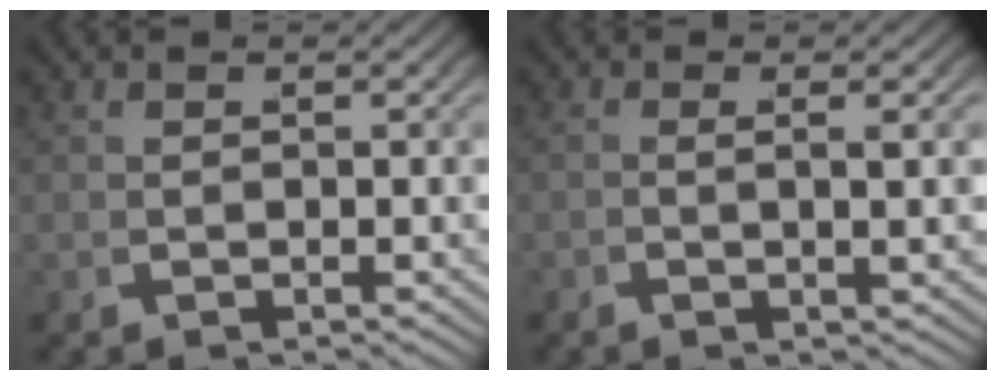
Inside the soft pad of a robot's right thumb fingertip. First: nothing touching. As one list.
[{"total": 1.2, "force": [0.1, -0.5, 1.0], "torque": [-0.011, 0.014, -0.002]}]